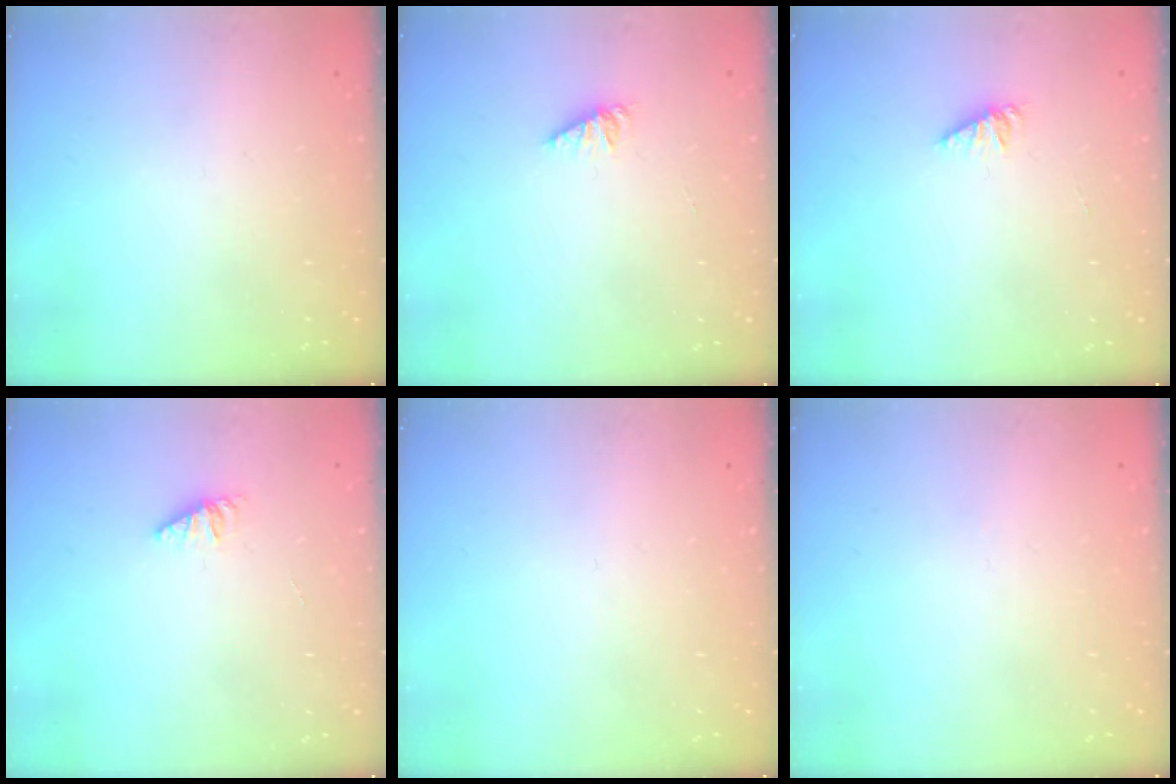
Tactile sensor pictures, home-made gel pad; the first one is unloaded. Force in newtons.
{"total": 1.4, "press": 1.4, "slide": 0.2}
{"total": 1.4, "press": 1.4, "slide": 0.2}
{"total": 1.3, "press": 1.2, "slide": 0.2}
{"total": 0.0}
{"total": 0.0}